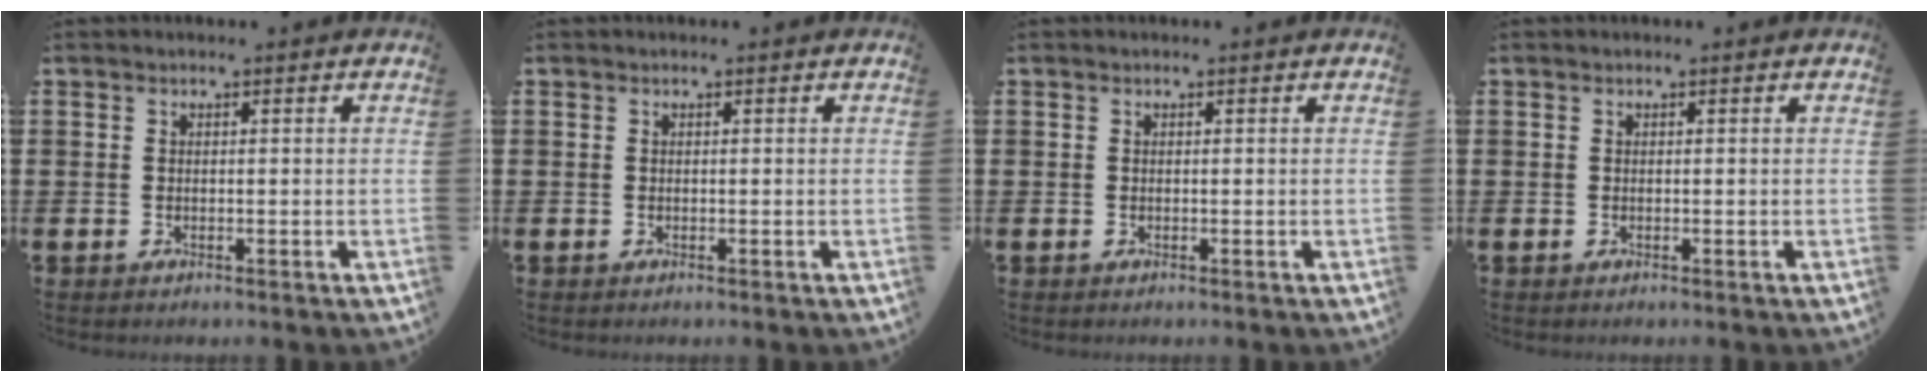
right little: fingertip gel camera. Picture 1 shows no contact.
{"total": 0.0}
{"total": 0.0}
{"total": 0.0}